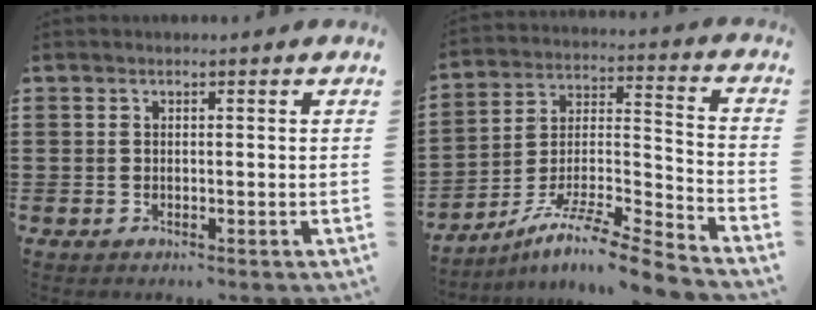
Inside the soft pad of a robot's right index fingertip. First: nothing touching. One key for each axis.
{"total": 9.4, "fx": -7.8, "fy": 0.6, "fz": 5.2, "tx": -0.088, "ty": 0.007, "tz": -0.156}